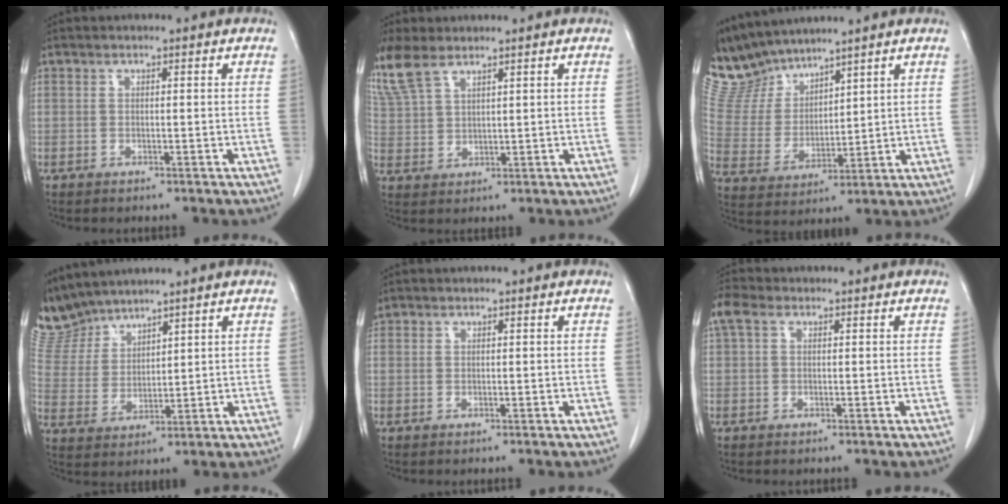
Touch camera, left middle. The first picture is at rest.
{"total": 7.2, "force": [5.7, 2.4, 3.8], "torque": [-0.096, 0.014, 0.129]}
{"total": 9.6, "force": [9.3, 1.9, 0.8], "torque": [-0.041, 0.011, 0.211]}
{"total": 7.6, "force": [7.5, 1.0, 0.4], "torque": [-0.030, 0.016, 0.171]}
{"total": 1.1, "force": [0.7, 0.8, 0.1], "torque": [0.000, 0.015, 0.014]}
{"total": 3.2, "force": [1.5, 2.0, 2.1], "torque": [-0.056, 0.030, 0.034]}